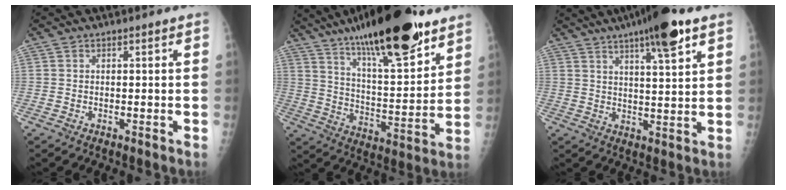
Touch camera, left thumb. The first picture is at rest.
{"total": 25.4, "force": [17.2, 6.5, 17.5], "torque": [-0.260, -0.061, 0.281]}
{"total": 12.4, "force": [7.5, 2.2, 9.6], "torque": [-0.141, -0.025, 0.113]}